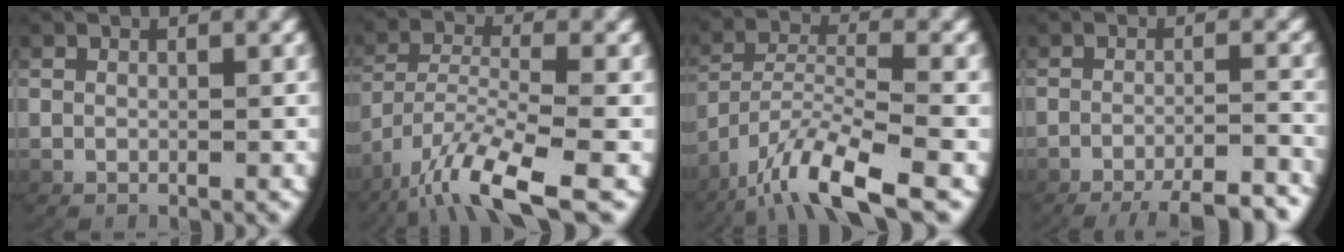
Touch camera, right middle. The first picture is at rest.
{"total": 6.2, "force": [-2.8, 2.2, 5.0], "torque": [-0.117, -0.029, -0.027]}
{"total": 6.2, "force": [-3.0, 2.5, 4.9], "torque": [-0.113, -0.018, -0.037]}
{"total": 8.6, "force": [-7.5, 2.1, 3.5], "torque": [-0.044, -0.013, -0.111]}